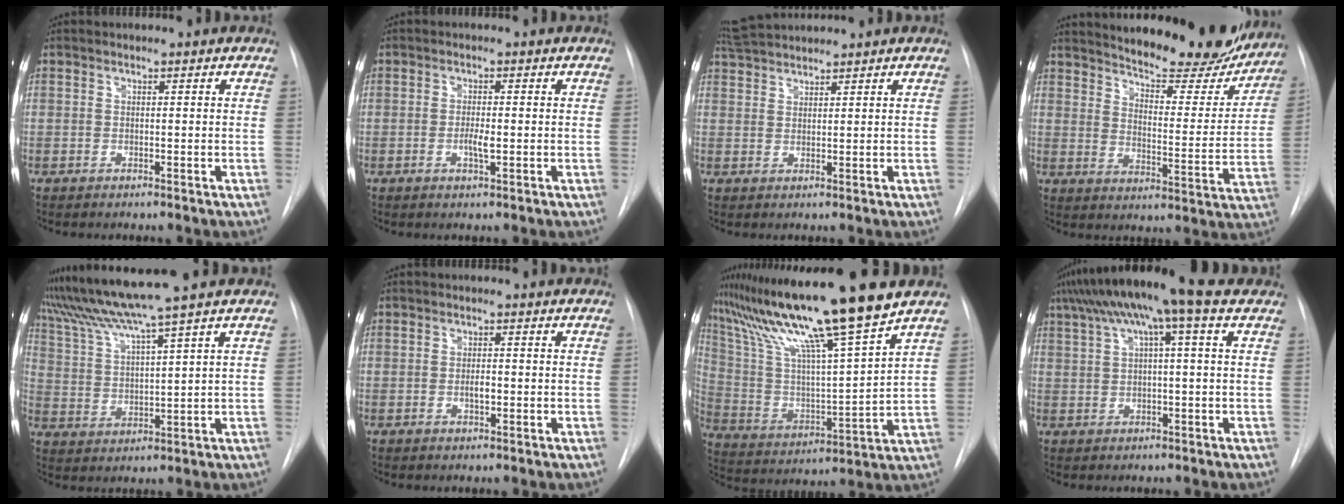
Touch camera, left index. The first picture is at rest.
{"total": 2.1, "force": [-0.4, 0.4, 2.0], "torque": [-0.040, -0.001, -0.008]}
{"total": 5.6, "force": [5.4, -0.1, 1.3], "torque": [-0.030, 0.033, 0.103]}
{"total": 21.4, "force": [19.4, 4.2, 7.9], "torque": [-0.113, -0.047, 0.249]}
{"total": 11.0, "force": [9.1, -2.4, 5.6], "torque": [-0.104, 0.012, 0.168]}
{"total": 1.5, "force": [-0.3, 0.5, 1.4], "torque": [-0.026, 0.000, -0.005]}
{"total": 19.1, "force": [15.2, -1.5, 11.5], "torque": [-0.207, -0.009, 0.271]}
{"total": 13.2, "force": [8.1, 1.4, 10.3], "torque": [-0.184, 0.060, 0.124]}